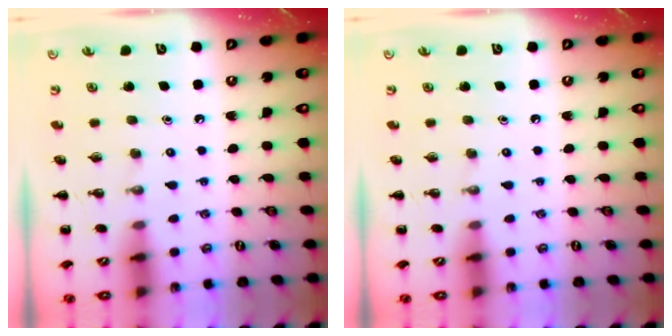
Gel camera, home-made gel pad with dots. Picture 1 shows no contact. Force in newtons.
{"total": 0.0}